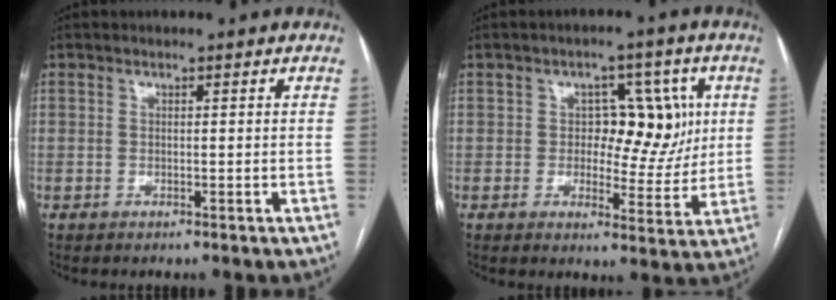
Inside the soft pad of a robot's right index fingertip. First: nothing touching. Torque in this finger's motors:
{"motor_torque": [0.21, 0.22, 0.11, 0.02]}